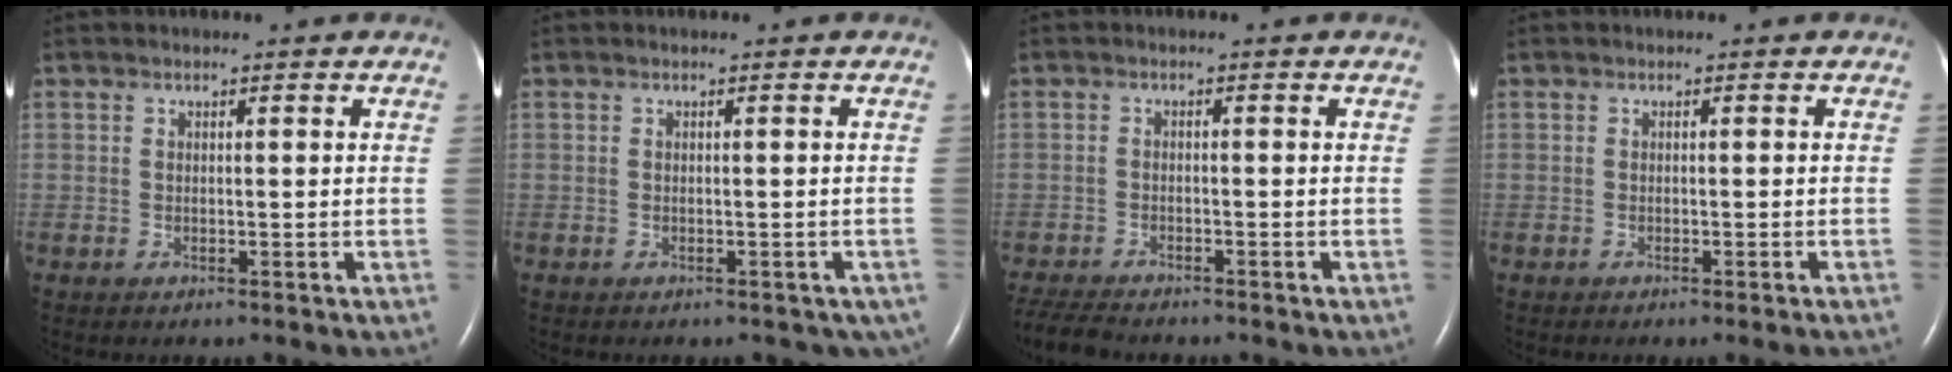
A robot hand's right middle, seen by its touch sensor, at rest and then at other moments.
{"total": 5.0, "force": [-3.7, 2.5, 2.3], "torque": [-0.014, 0.002, -0.038]}
{"total": 5.5, "force": [-5.1, 0.7, 1.8], "torque": [-0.036, -0.021, -0.090]}
{"total": 1.2, "force": [-0.8, -0.4, 0.8], "torque": [-0.008, 0.002, -0.010]}